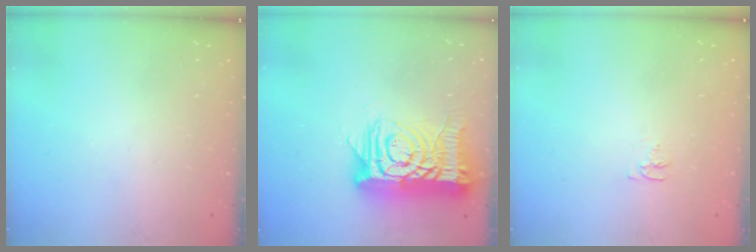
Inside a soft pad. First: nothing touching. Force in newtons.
{"total": 16.0, "press": 15.9, "slide": 1.6}
{"total": 4.0, "press": 3.9, "slide": 0.4}